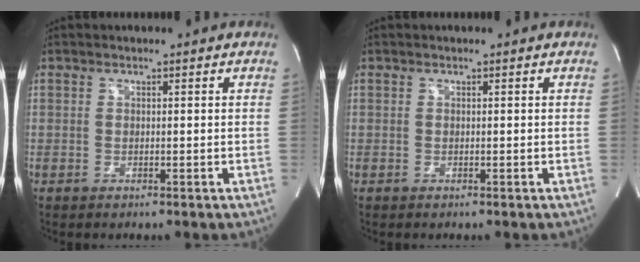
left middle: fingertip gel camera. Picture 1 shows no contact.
{"total": 0.0}